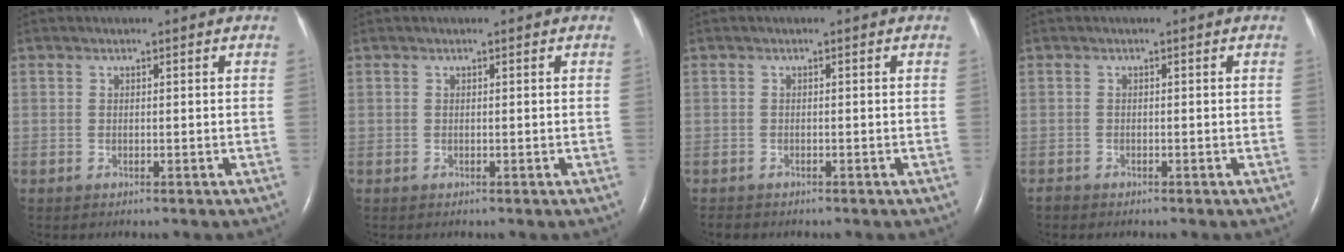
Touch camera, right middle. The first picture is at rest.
{"total": 0.0}
{"total": 1.0, "force": [-0.9, 0.4, 0.1], "torque": [-0.006, -0.002, -0.015]}
{"total": 0.6, "force": [-0.6, 0.2, 0.0], "torque": [-0.006, -0.001, -0.013]}